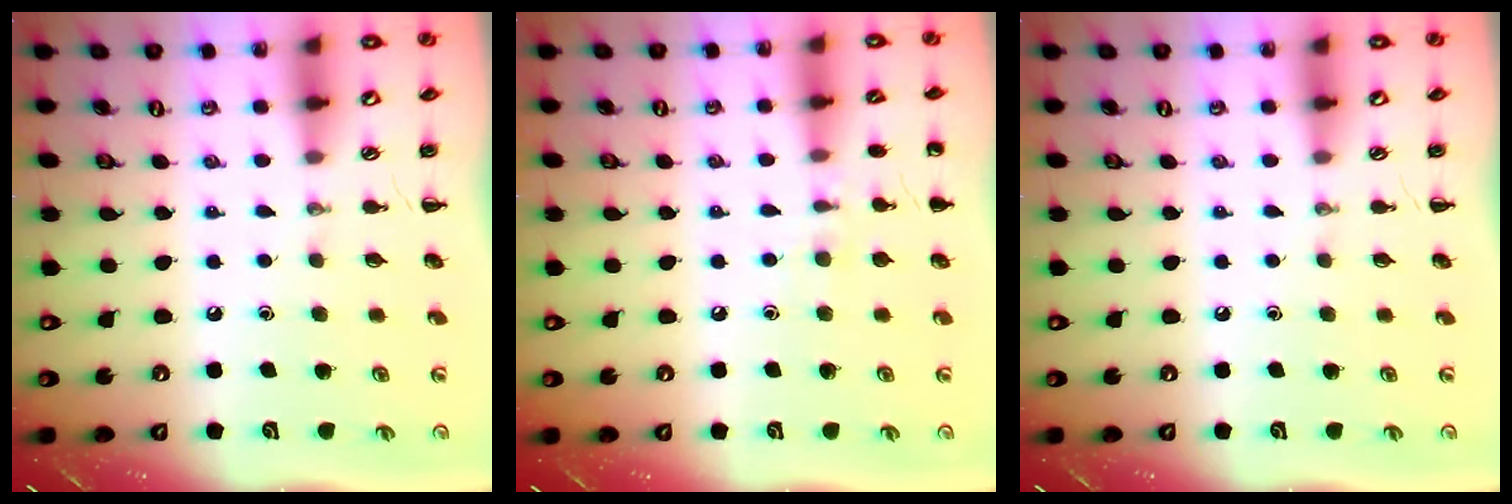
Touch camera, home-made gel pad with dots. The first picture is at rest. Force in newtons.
{"total": 6.9, "press": 6.6, "slide": 1.9}
{"total": 0.0}